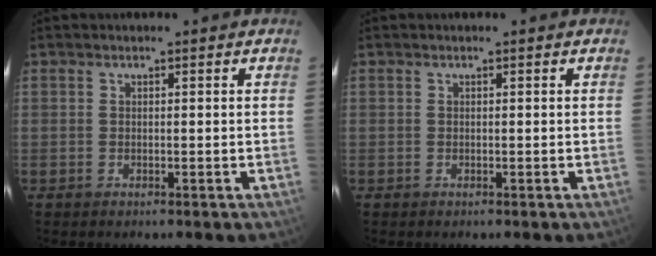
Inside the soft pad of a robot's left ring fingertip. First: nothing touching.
{"total": 0.0}